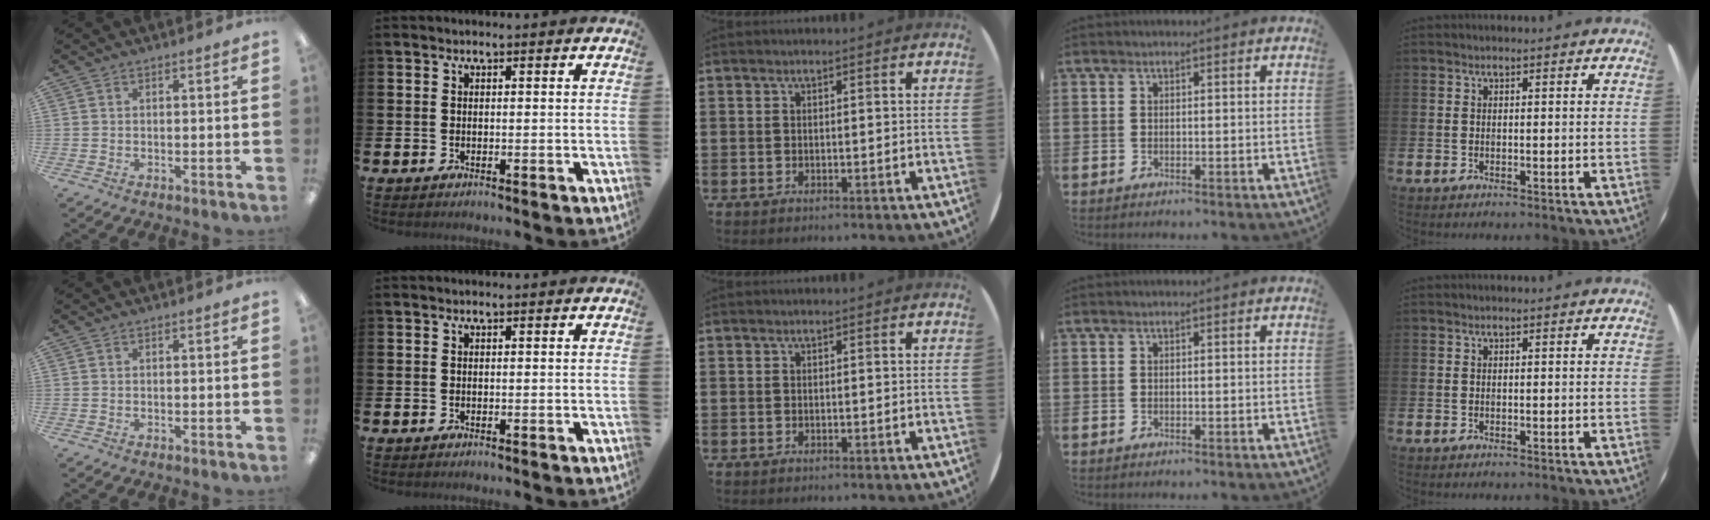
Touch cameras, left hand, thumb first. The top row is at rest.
{}